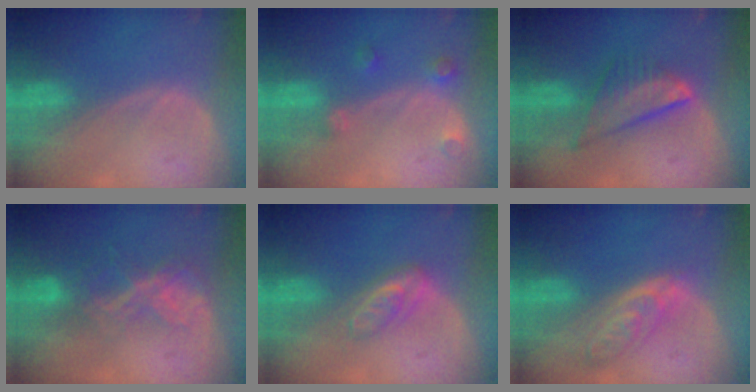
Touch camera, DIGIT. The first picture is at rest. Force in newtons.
{"total": 2.6, "press": 2.6, "slide": 0.2}
{"total": 7.4, "press": 6.5, "slide": 3.5}
{"total": 6.6, "press": 5.8, "slide": 3.2}
{"total": 4.8, "press": 4.2, "slide": 2.4}
{"total": 6.0, "press": 5.4, "slide": 2.7}